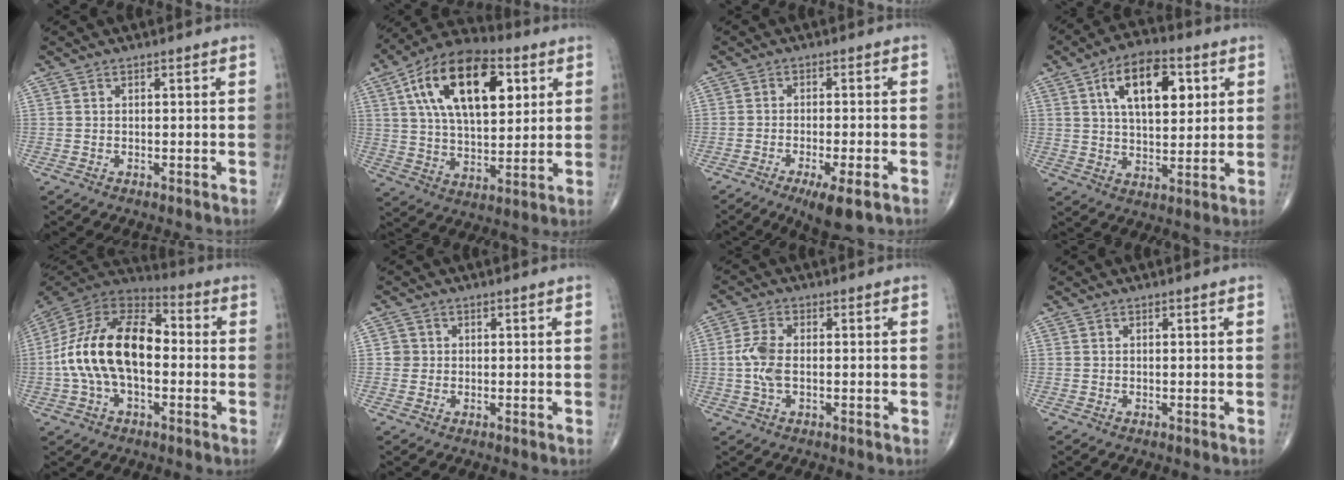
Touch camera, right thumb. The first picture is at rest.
{"total": 21.7, "force": [7.5, 11.1, 17.0], "torque": [-0.270, -0.007, 0.122]}
{"total": 7.2, "force": [-4.1, 1.4, 5.7], "torque": [-0.092, -0.006, -0.064]}
{"total": 14.5, "force": [5.1, 7.4, 11.4], "torque": [-0.161, -0.008, 0.082]}
{"total": 19.8, "force": [-1.1, 11.4, 16.2], "torque": [-0.301, 0.042, -0.026]}
{"total": 1.7, "force": [0.1, 1.7, 0.1], "torque": [0.009, 0.005, -0.001]}
{"total": 5.3, "force": [-0.3, 2.7, 4.6], "torque": [-0.111, 0.006, -0.010]}
{"total": 0.0}